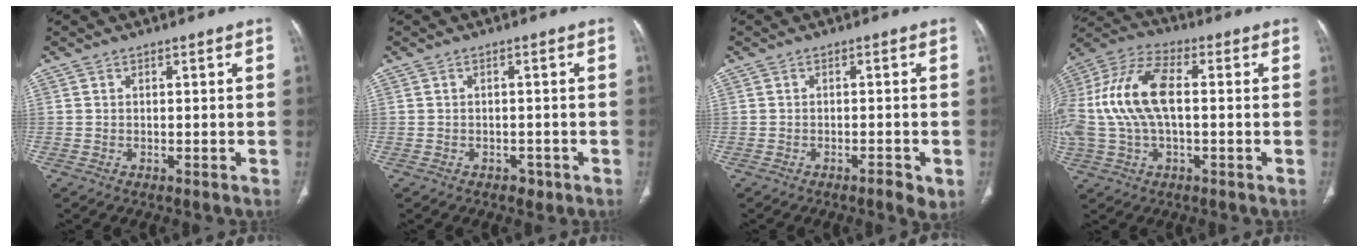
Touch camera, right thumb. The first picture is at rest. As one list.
[{"total": 1.7, "force": [-1.0, 1.2, 0.7], "torque": [-0.005, 0.003, -0.009]}, {"total": 2.9, "force": [-1.3, 0.9, 2.4], "torque": [-0.041, 0.004, -0.016]}, {"total": 17.6, "force": [0.9, 9.0, 15.1], "torque": [-0.338, 0.034, 0.017]}]